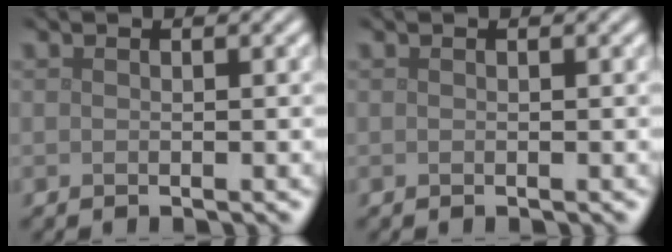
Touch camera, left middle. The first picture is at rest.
{"total": 0.0}